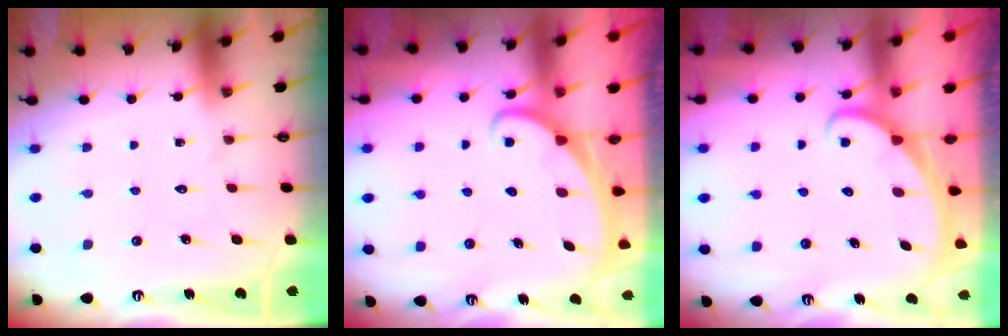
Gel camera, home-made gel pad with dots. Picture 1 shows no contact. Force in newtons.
{"total": 1.9, "press": 1.9, "slide": 0.1}
{"total": 2.1, "press": 2.1, "slide": 0.2}